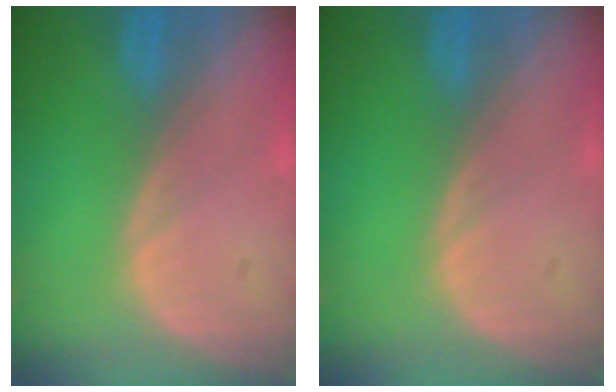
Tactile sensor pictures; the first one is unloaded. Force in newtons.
{"total": 0.0}